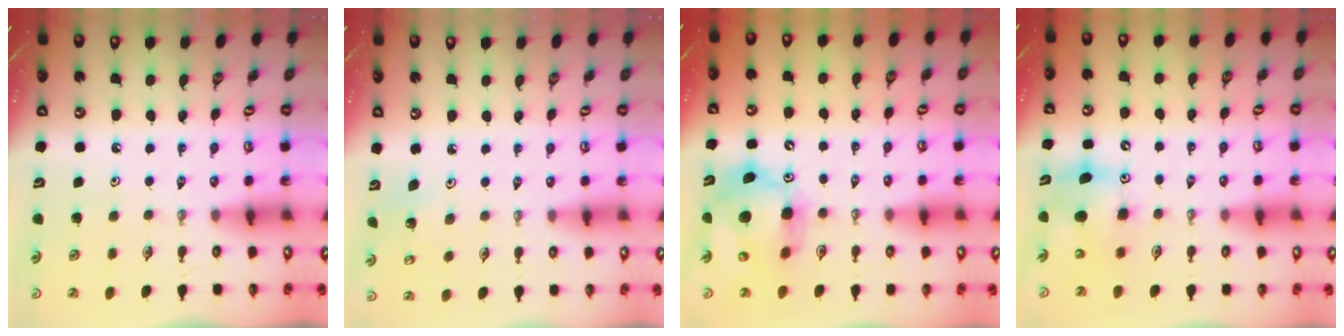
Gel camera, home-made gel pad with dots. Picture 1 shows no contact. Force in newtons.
{"total": 2.8, "press": 2.8, "slide": 0.3}
{"total": 13.4, "press": 13.3, "slide": 1.4}
{"total": 9.0, "press": 8.8, "slide": 2.0}